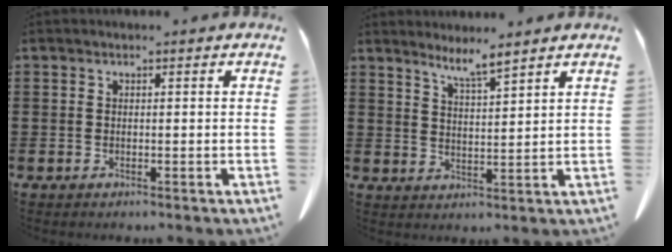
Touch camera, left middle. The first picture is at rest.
{"total": 4.4, "force": [3.8, -0.5, 2.1], "torque": [-0.052, -0.015, 0.066]}